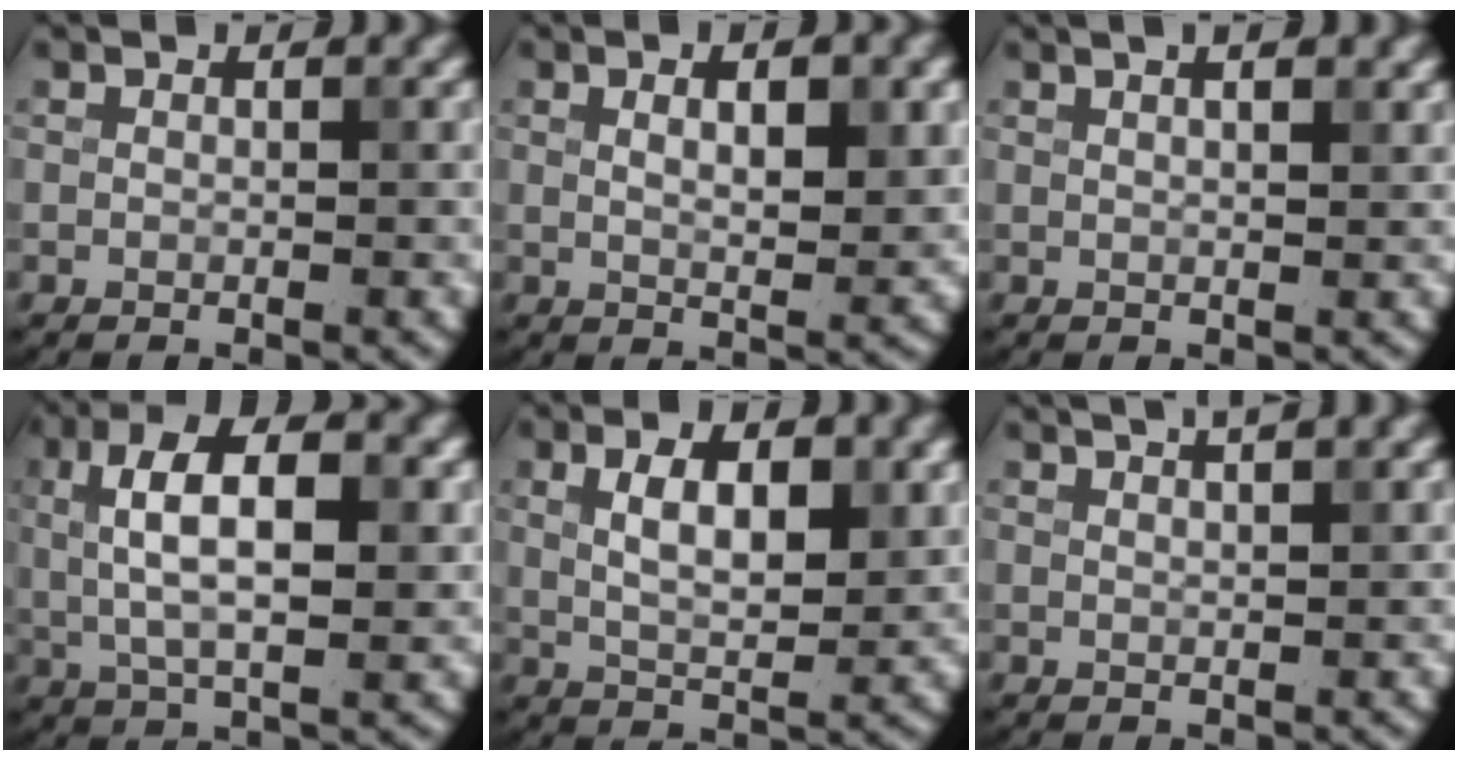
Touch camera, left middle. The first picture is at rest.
{"total": 4.0, "force": [1.5, 1.2, 3.6], "torque": [-0.057, 0.000, 0.026]}
{"total": 5.5, "force": [3.0, 2.6, 3.8], "torque": [-0.010, 0.047, 0.003]}
{"total": 7.5, "force": [1.4, 3.1, 6.7], "torque": [-0.124, 0.011, 0.020]}
{"total": 5.0, "force": [1.5, 2.2, 4.2], "torque": [-0.079, 0.002, 0.028]}
{"total": 4.8, "force": [3.1, 1.9, 3.0], "torque": [-0.009, 0.035, 0.010]}